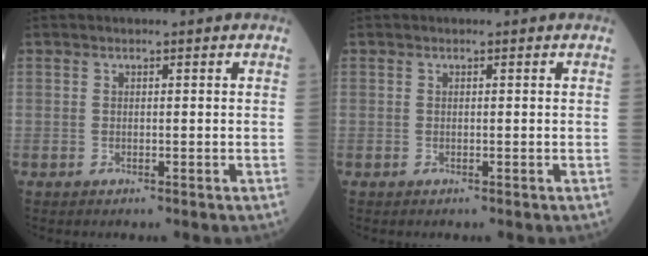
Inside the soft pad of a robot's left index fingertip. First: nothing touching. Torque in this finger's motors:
{"motor_torque": [-0.08, 0.09, -0.03, 0.00]}